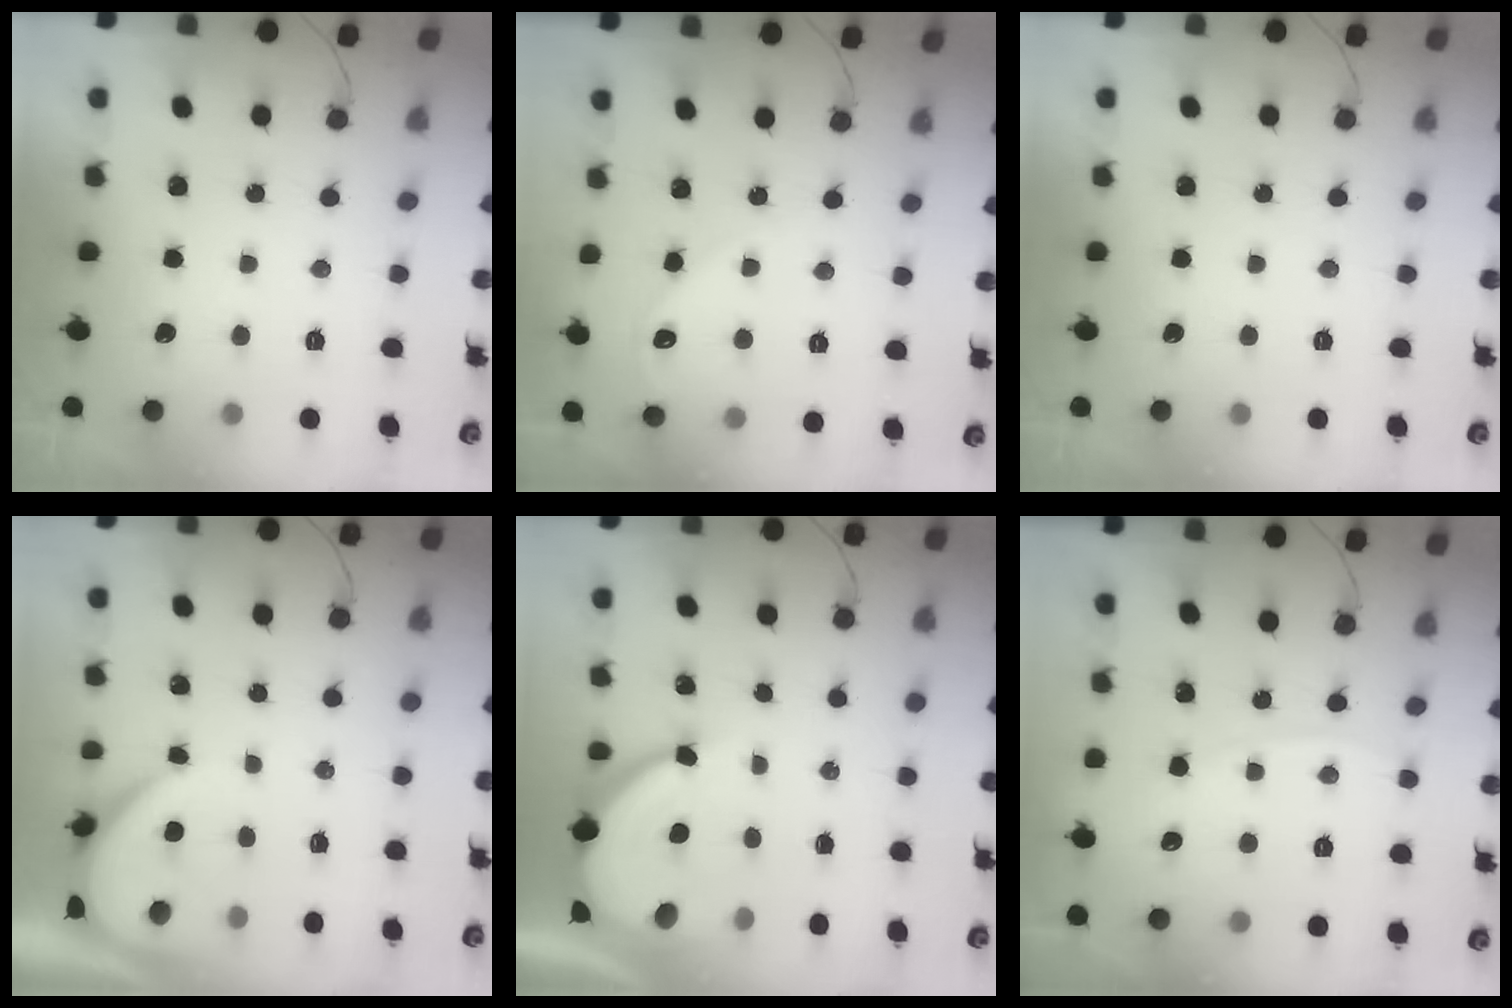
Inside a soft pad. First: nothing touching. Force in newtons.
{"total": 5.2, "press": 5.2, "slide": 0.6}
{"total": 0.0}
{"total": 3.5, "press": 3.4, "slide": 0.5}
{"total": 8.0, "press": 7.9, "slide": 1.1}
{"total": 5.8, "press": 5.8, "slide": 0.3}